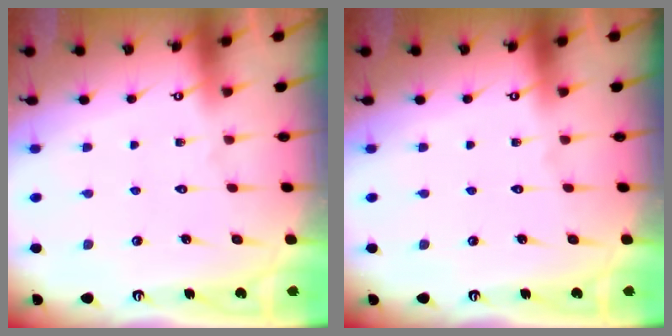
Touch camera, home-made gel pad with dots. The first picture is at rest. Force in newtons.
{"total": 0.0}